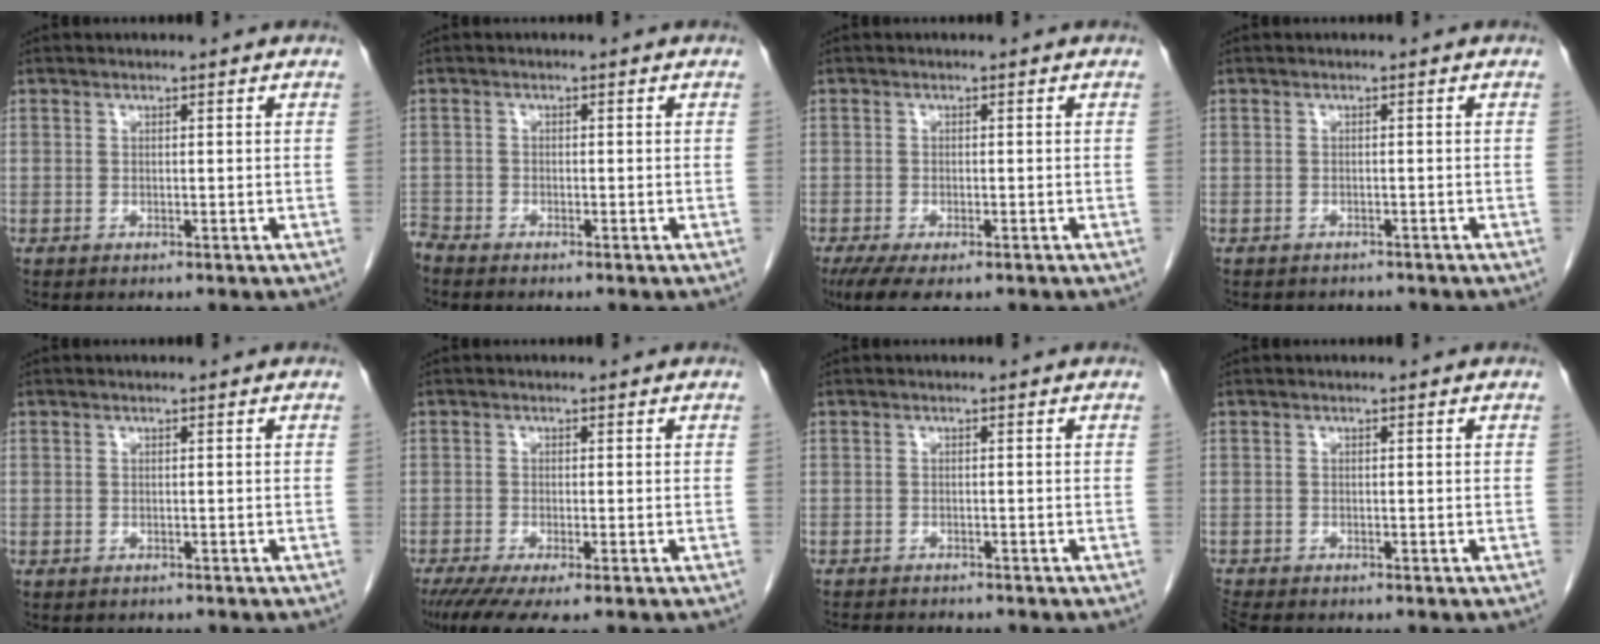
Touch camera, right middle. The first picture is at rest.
{"total": 1.3, "force": [-1.3, 0.2, 0.0], "torque": [-0.004, -0.004, -0.026]}
{"total": 6.0, "force": [-4.1, 2.0, 3.9], "torque": [-0.062, -0.013, -0.066]}
{"total": 3.2, "force": [-3.0, 1.2, 0.3], "torque": [-0.005, -0.002, -0.038]}
{"total": 0.8, "force": [-0.7, 0.4, 0.0], "torque": [-0.008, 0.000, -0.011]}
{"total": 6.5, "force": [-4.7, 0.6, 4.4], "torque": [-0.065, -0.016, -0.079]}
{"total": 5.4, "force": [-5.1, 0.9, 1.6], "torque": [-0.021, -0.008, -0.077]}
{"total": 2.2, "force": [-2.1, 0.4, 0.6], "torque": [-0.017, -0.008, -0.037]}